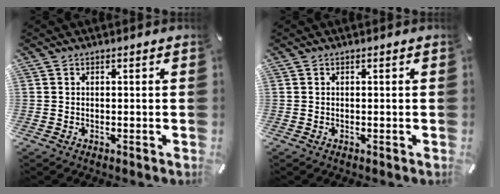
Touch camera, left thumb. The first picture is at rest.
{"total": 0.0}